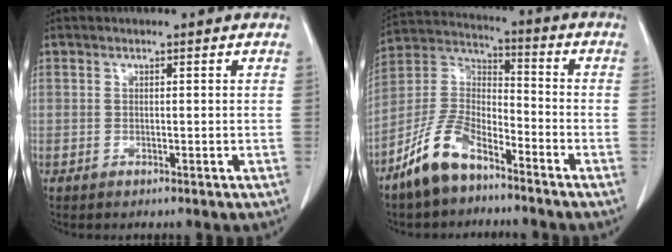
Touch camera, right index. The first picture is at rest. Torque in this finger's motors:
{"motor_torque": [1.04, -1.10, 0.41, 0.12]}